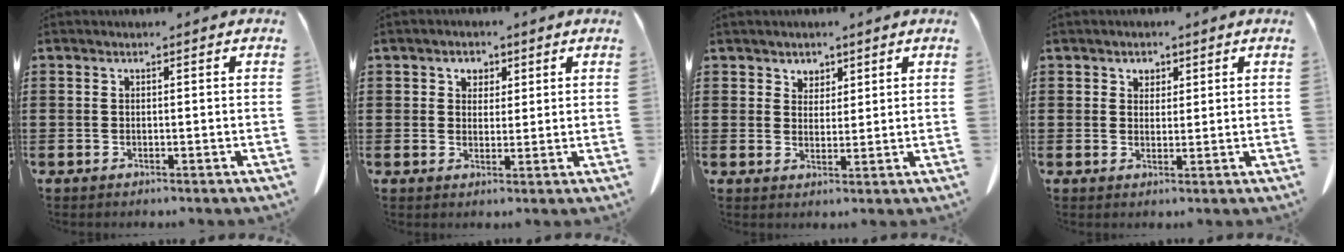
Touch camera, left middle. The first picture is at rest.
{"total": 2.4, "force": [1.3, 2.0, 0.4], "torque": [-0.011, 0.008, 0.019]}
{"total": 2.9, "force": [2.2, 1.9, 0.1], "torque": [-0.012, 0.009, 0.043]}
{"total": 1.9, "force": [1.3, 1.3, 0.3], "torque": [-0.003, 0.004, 0.023]}